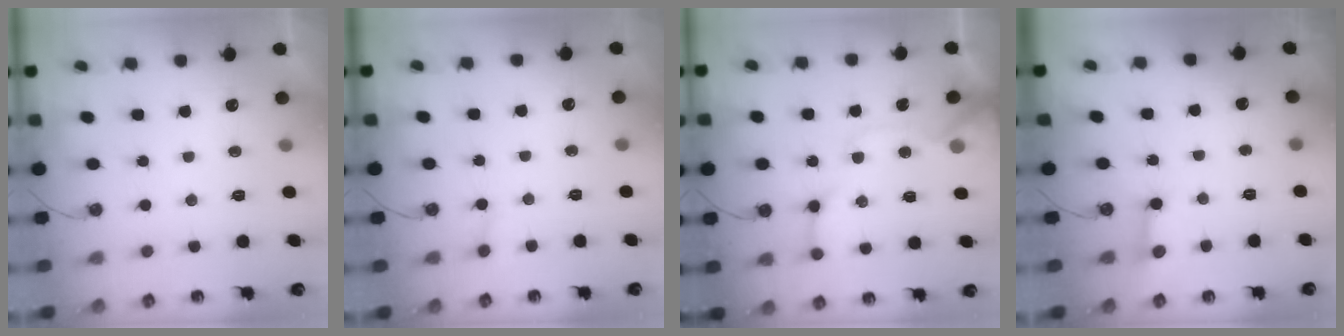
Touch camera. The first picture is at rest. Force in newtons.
{"total": 3.5, "press": 3.5, "slide": 0.3}
{"total": 12.4, "press": 12.3, "slide": 2.0}
{"total": 3.0, "press": 3.0, "slide": 0.2}